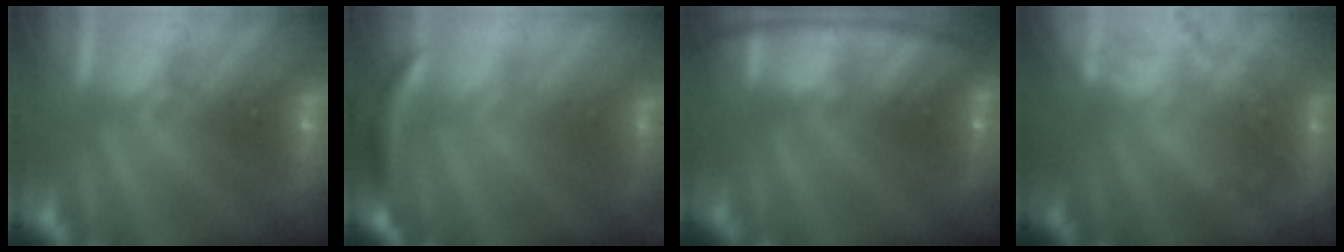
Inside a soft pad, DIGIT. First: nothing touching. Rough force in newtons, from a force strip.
{"total": 2.8}
{"total": 8.0}
{"total": 2.2}